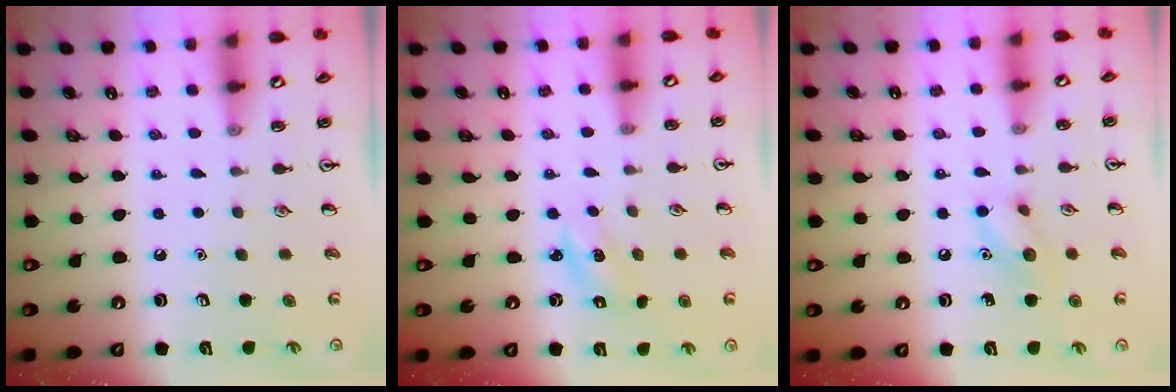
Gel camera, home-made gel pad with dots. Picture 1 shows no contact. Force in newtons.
{"total": 2.3, "press": 2.2, "slide": 0.4}
{"total": 7.9, "press": 7.9, "slide": 0.5}